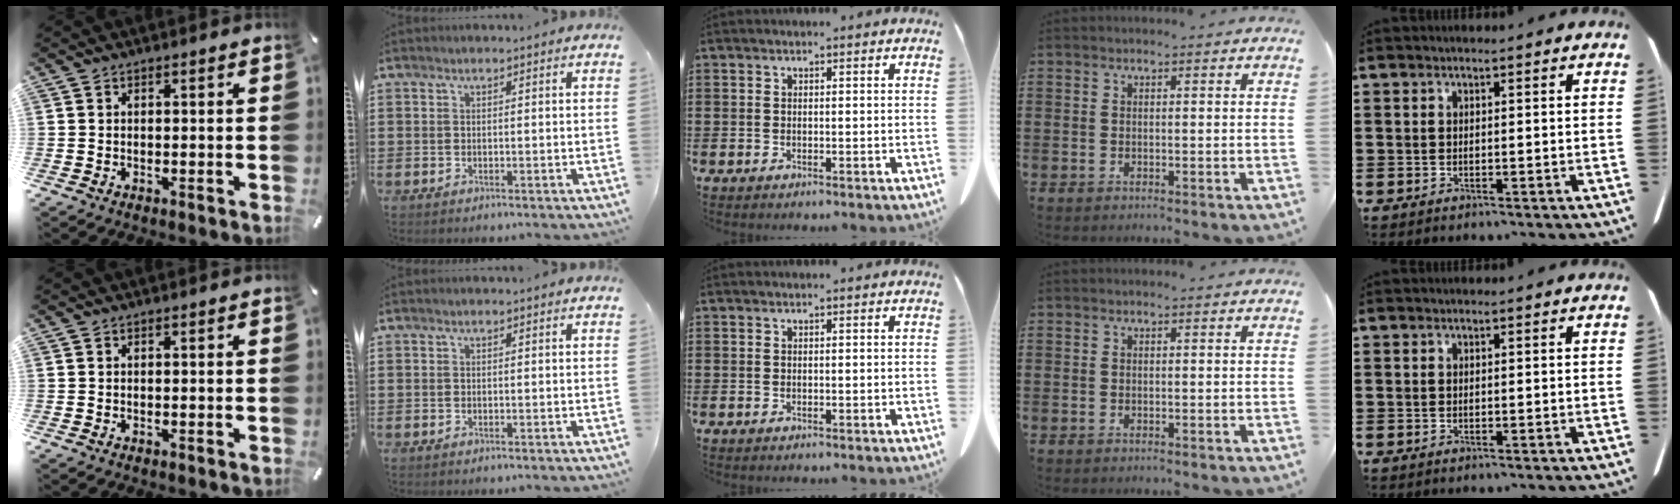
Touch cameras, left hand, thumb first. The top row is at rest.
{}